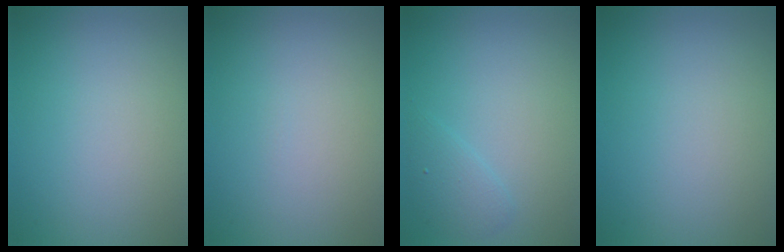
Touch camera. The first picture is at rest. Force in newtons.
{"total": 0.0}
{"total": 1.5, "press": 1.5, "slide": 0.1}
{"total": 0.0}